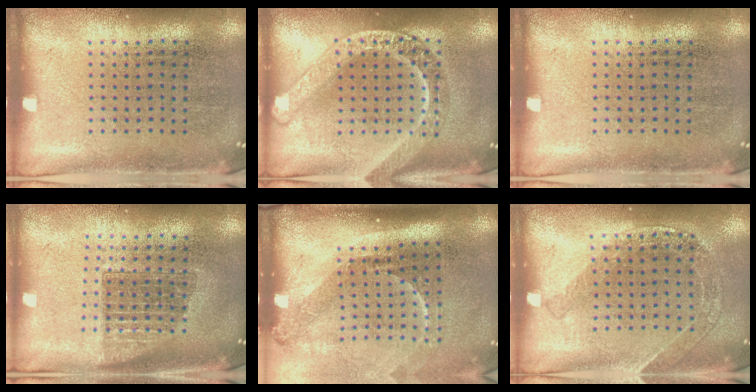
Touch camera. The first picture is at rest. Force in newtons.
{"total": 2.9, "press": 2.9, "slide": 0.4}
{"total": 0.0}
{"total": 1.3, "press": 1.1, "slide": 0.8}
{"total": 2.3, "press": 1.5, "slide": 1.7}
{"total": 1.4, "press": 1.3, "slide": 0.3}